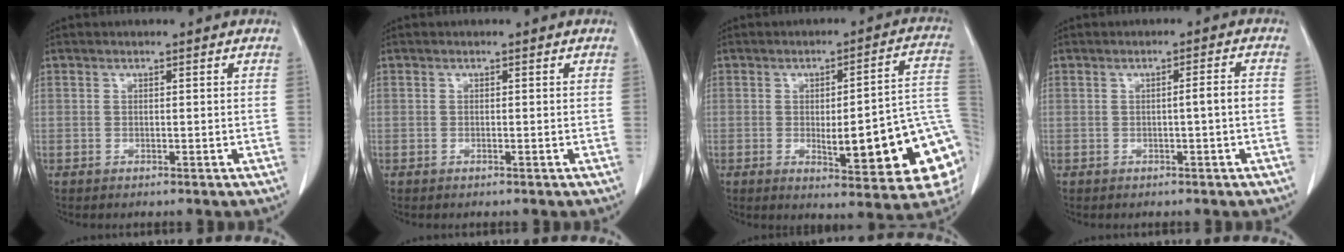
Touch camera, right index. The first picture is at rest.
{"total": 0.0}
{"total": 18.5, "force": [-3.8, 3.2, 17.9], "torque": [-0.146, 0.018, -0.033]}
{"total": 2.4, "force": [-0.5, -0.2, 2.3], "torque": [-0.032, 0.002, -0.007]}